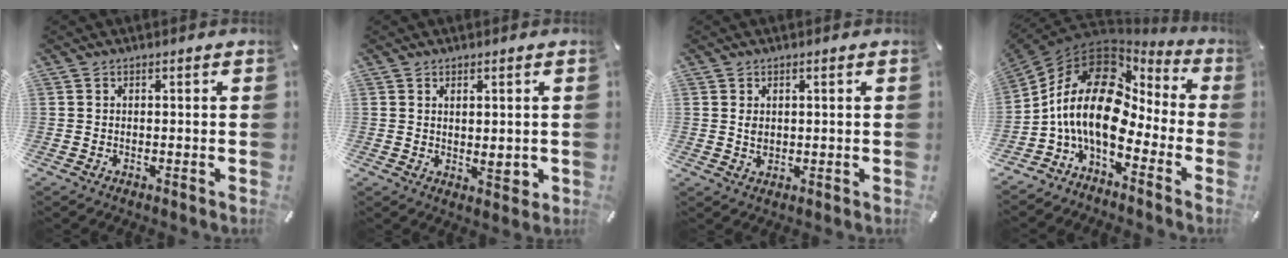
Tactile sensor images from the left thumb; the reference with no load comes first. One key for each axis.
{"total": 2.9, "fx": 0.7, "fy": 1.5, "fz": 2.3, "tx": -0.037, "ty": -0.002, "tz": 0.011}
{"total": 1.9, "fx": 0.3, "fy": 1.5, "fz": 1.2, "tx": -0.035, "ty": 0.001, "tz": 0.002}
{"total": 17.0, "fx": -1.3, "fy": 10.5, "fz": 13.3, "tx": -0.286, "ty": -0.002, "tz": -0.027}